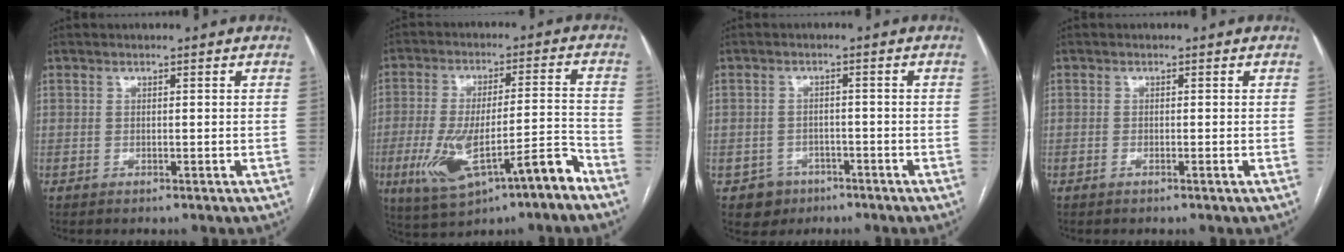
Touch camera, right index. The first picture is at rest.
{"total": 14.0, "force": [-6.9, 3.2, 11.8], "torque": [-0.212, 0.014, -0.100]}
{"total": 3.9, "force": [-2.1, 3.3, 0.0], "torque": [0.005, 0.013, -0.029]}
{"total": 0.8, "force": [-0.4, 0.1, 0.6], "torque": [-0.010, -0.001, -0.006]}